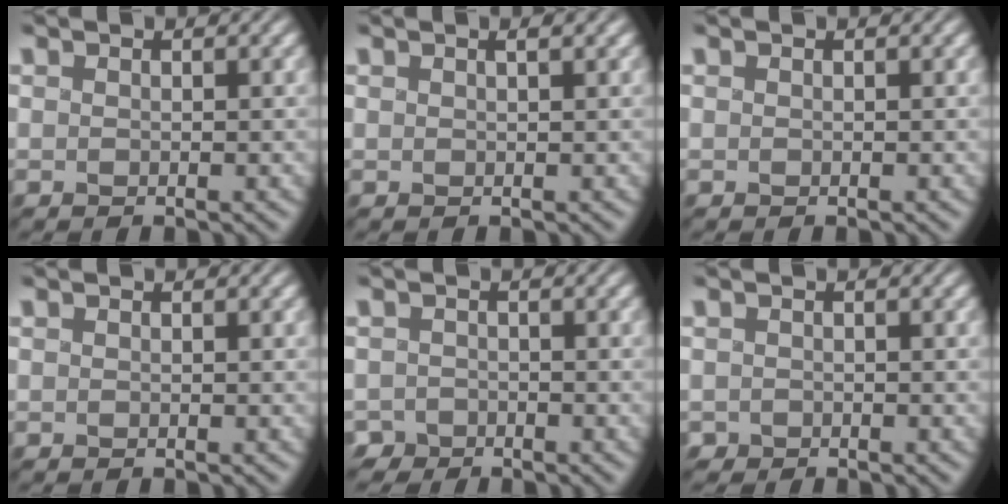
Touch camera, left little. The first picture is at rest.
{"total": 0.9, "force": [0.5, 0.0, 0.8], "torque": [-0.013, 0.001, 0.008]}
{"total": 0.0}
{"total": 0.0}
{"total": 1.6, "force": [-1.3, 0.9, -0.1], "torque": [0.013, -0.002, -0.033]}
{"total": 0.8, "force": [-0.5, 0.6, 0.1], "torque": [0.000, -0.003, -0.014]}